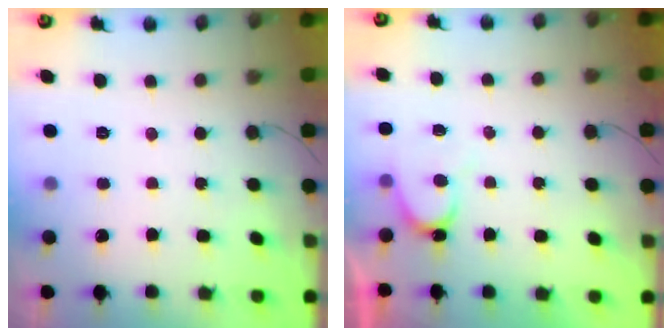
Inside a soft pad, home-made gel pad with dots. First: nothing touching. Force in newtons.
{"total": 5.8, "press": 5.8, "slide": 0.4}